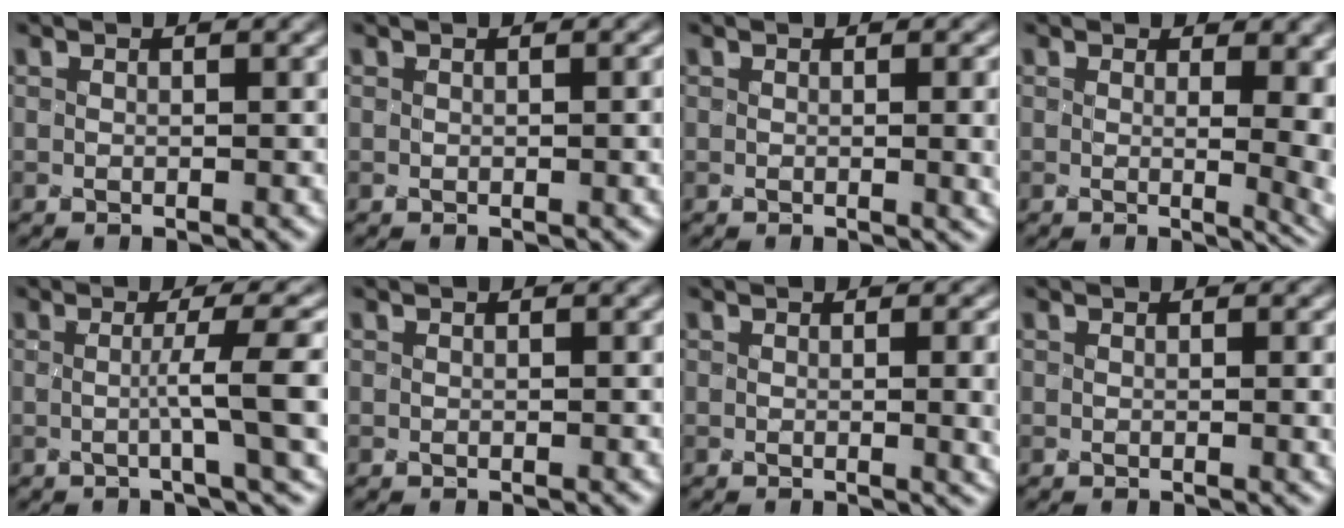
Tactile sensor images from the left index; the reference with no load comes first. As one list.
[{"total": 1.2, "force": [-0.2, 0.4, 1.1], "torque": [-0.004, 0.003, 0.003]}, {"total": 3.1, "force": [-0.1, 1.3, 2.9], "torque": [-0.013, 0.009, 0.008]}, {"total": 7.7, "force": [1.4, 3.8, 6.5], "torque": [-0.037, 0.017, 0.022]}, {"total": 5.2, "force": [-0.6, 0.5, 5.1], "torque": [-0.070, 0.014, 0.002]}, {"total": 0.0}, {"total": 4.1, "force": [-0.2, 1.7, 3.7], "torque": [-0.014, 0.010, 0.010]}, {"total": 1.2, "force": [-0.1, 0.3, 1.1], "torque": [-0.006, 0.002, 0.005]}]